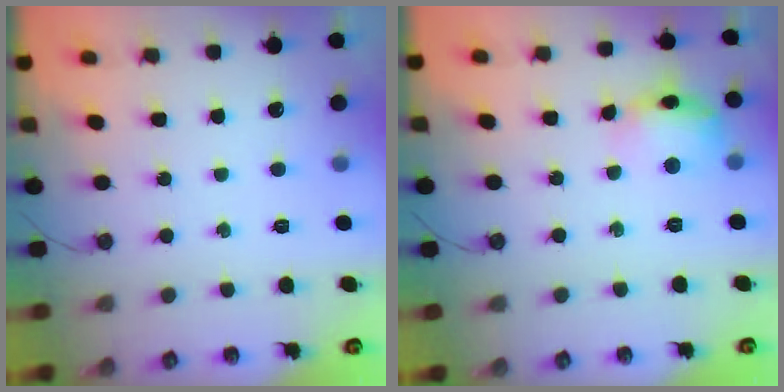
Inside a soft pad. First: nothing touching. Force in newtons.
{"total": 13.0, "press": 13.0, "slide": 1.1}